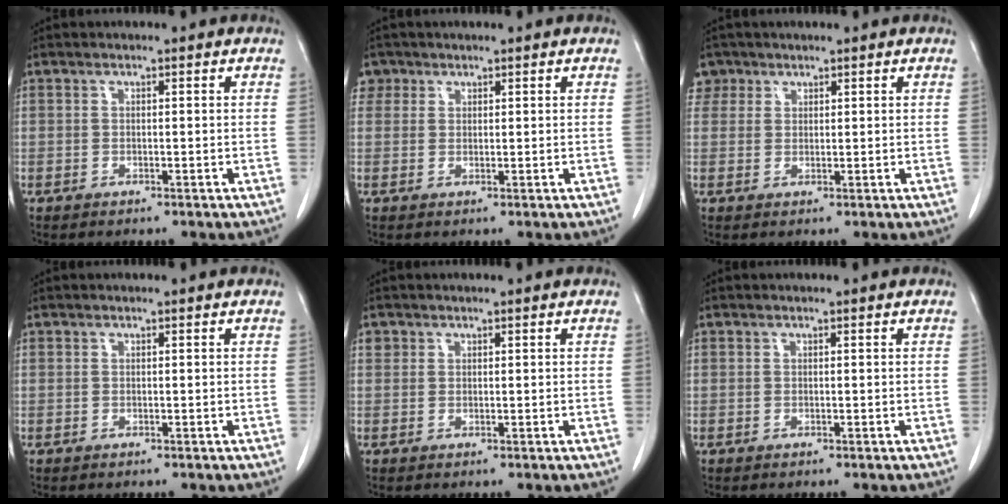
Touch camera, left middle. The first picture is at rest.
{"total": 2.3, "force": [1.3, 1.9, -0.1], "torque": [0.012, 0.009, 0.019]}
{"total": 2.7, "force": [1.7, 2.2, -0.2], "torque": [0.013, 0.008, 0.028]}
{"total": 0.0}
{"total": 0.9, "force": [0.5, 0.8, 0.0], "torque": [0.010, 0.003, 0.006]}
{"total": 0.0}